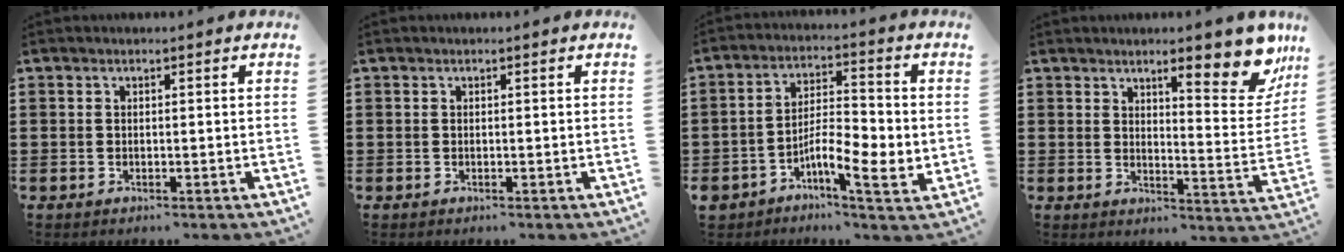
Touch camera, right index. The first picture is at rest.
{"total": 0.0}
{"total": 7.2, "force": [-2.7, 2.5, 6.2], "torque": [-0.107, 0.004, -0.049]}
{"total": 10.4, "force": [7.4, 2.5, 6.9], "torque": [-0.096, -0.036, 0.119]}